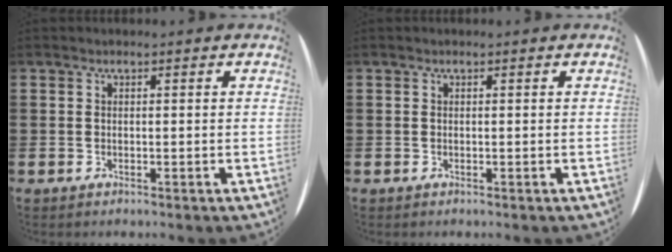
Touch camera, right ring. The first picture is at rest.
{"total": 0.0}